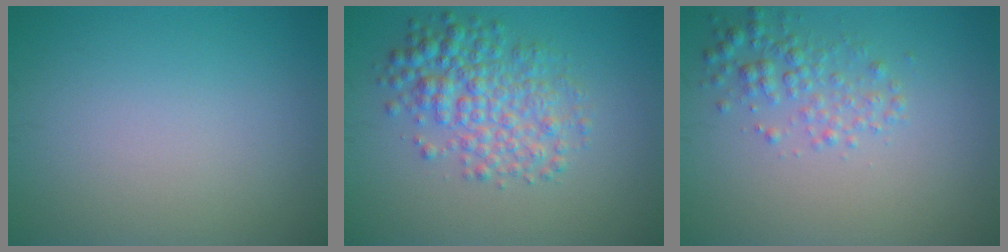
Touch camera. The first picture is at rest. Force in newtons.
{"total": 4.8, "press": 4.8, "slide": 0.1}
{"total": 2.5, "press": 2.5, "slide": 0.1}